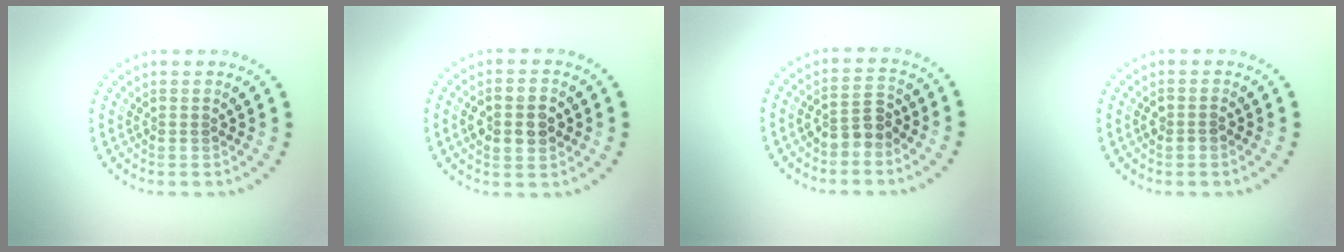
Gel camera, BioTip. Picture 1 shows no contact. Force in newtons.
{"total": 3.8, "press": 3.8, "slide": 0.2}
{"total": 2.6, "press": 2.4, "slide": 0.9}
{"total": 1.1, "press": 1.0, "slide": 0.4}